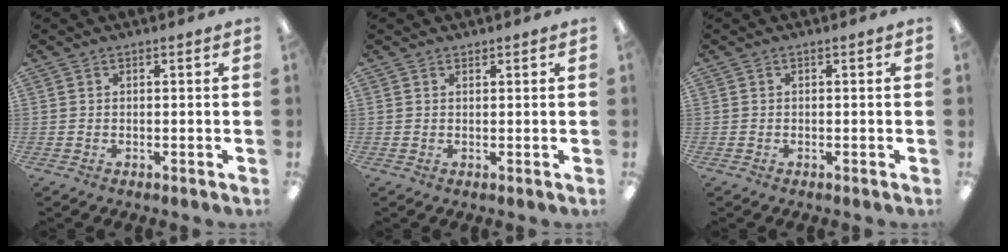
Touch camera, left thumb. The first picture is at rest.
{"total": 0.9, "force": [0.8, 0.3, 0.0], "torque": [-0.001, -0.001, 0.016]}
{"total": 0.0}